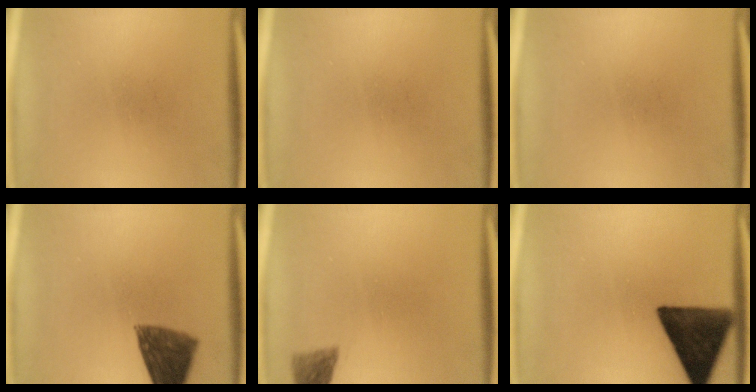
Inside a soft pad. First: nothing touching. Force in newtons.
{"total": 0.0}
{"total": 0.0}
{"total": 9.0}
{"total": 2.8}
{"total": 14.7}